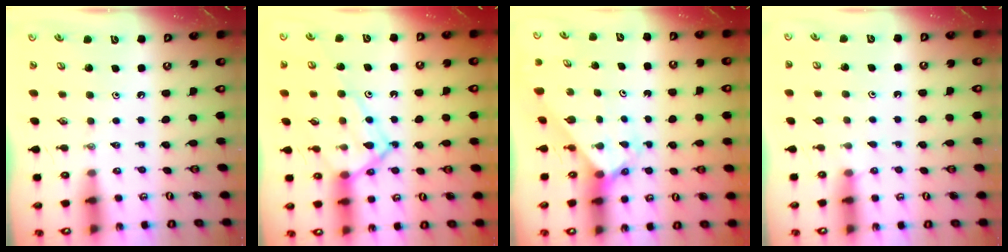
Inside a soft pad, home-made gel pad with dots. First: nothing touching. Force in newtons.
{"total": 13.6, "press": 13.5, "slide": 1.4}
{"total": 2.3, "press": 2.3, "slide": 0.2}
{"total": 2.1, "press": 2.1, "slide": 0.3}